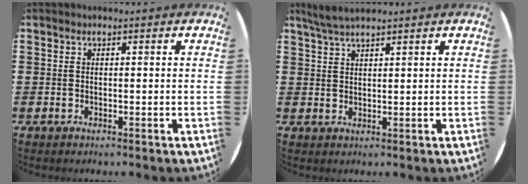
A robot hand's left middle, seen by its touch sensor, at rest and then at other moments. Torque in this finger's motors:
{"motor_torque": [0.07, -0.04, 0.03, 0.05]}